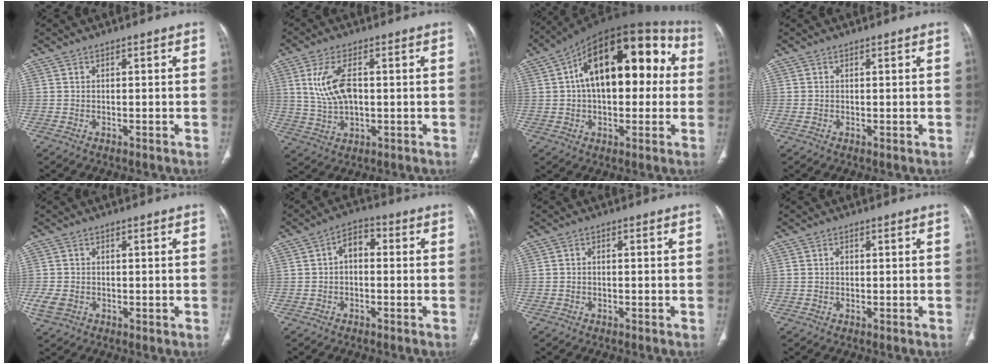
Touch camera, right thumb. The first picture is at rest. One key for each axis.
{"total": 9.2, "fx": 1.5, "fy": 4.7, "fz": 7.8, "tx": -0.160, "ty": 0.002, "tz": 0.036}
{"total": 24.1, "fx": 3.9, "fy": 13.1, "fz": 19.9, "tx": -0.279, "ty": 0.051, "tz": 0.051}
{"total": 0.5, "fx": 0.0, "fy": 0.2, "fz": 0.5, "tx": -0.012, "ty": -0.004, "tz": 0.001}
{"total": 4.4, "fx": -0.7, "fy": 3.3, "fz": 2.8, "tx": -0.067, "ty": 0.001, "tz": -0.006}
{"total": 5.1, "fx": 0.0, "fy": 3.3, "fz": 3.9, "tx": -0.051, "ty": 0.021, "tz": -0.014}
{"total": 0.7, "fx": -0.3, "fy": 0.5, "fz": 0.5, "tx": -0.006, "ty": 0.002, "tz": -0.009}
{"total": 1.1, "fx": 0.1, "fy": 0.8, "fz": 0.7, "tx": -0.009, "ty": 0.003, "tz": 0.001}